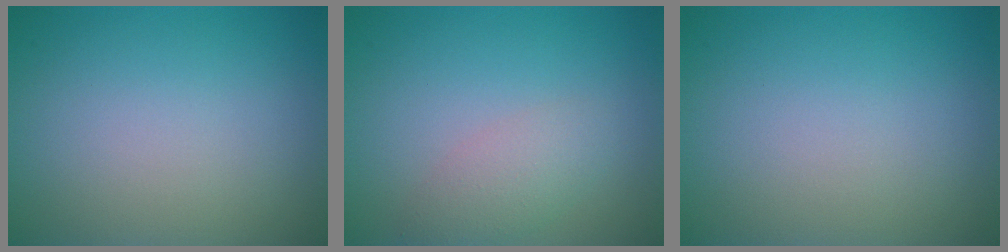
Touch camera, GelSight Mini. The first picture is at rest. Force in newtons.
{"total": 2.3, "press": 2.3, "slide": 0.1}
{"total": 0.0}